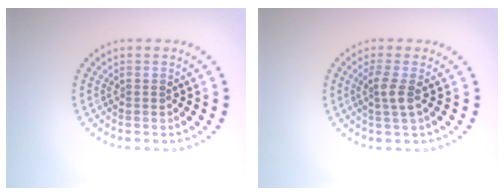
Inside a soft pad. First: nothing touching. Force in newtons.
{"total": 1.9, "press": 1.4, "slide": 1.3}